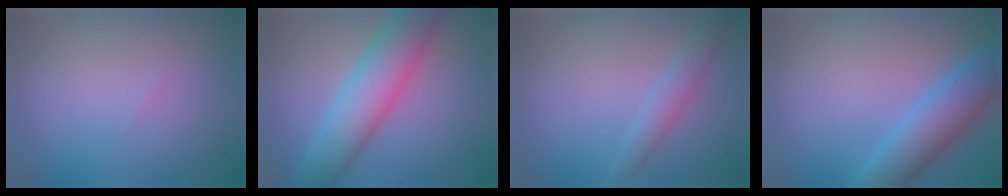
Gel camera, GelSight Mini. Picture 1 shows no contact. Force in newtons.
{"total": 8.1, "press": 8.1, "slide": 0.1}
{"total": 2.2, "press": 2.2, "slide": 0.1}
{"total": 6.3, "press": 6.3, "slide": 0.3}